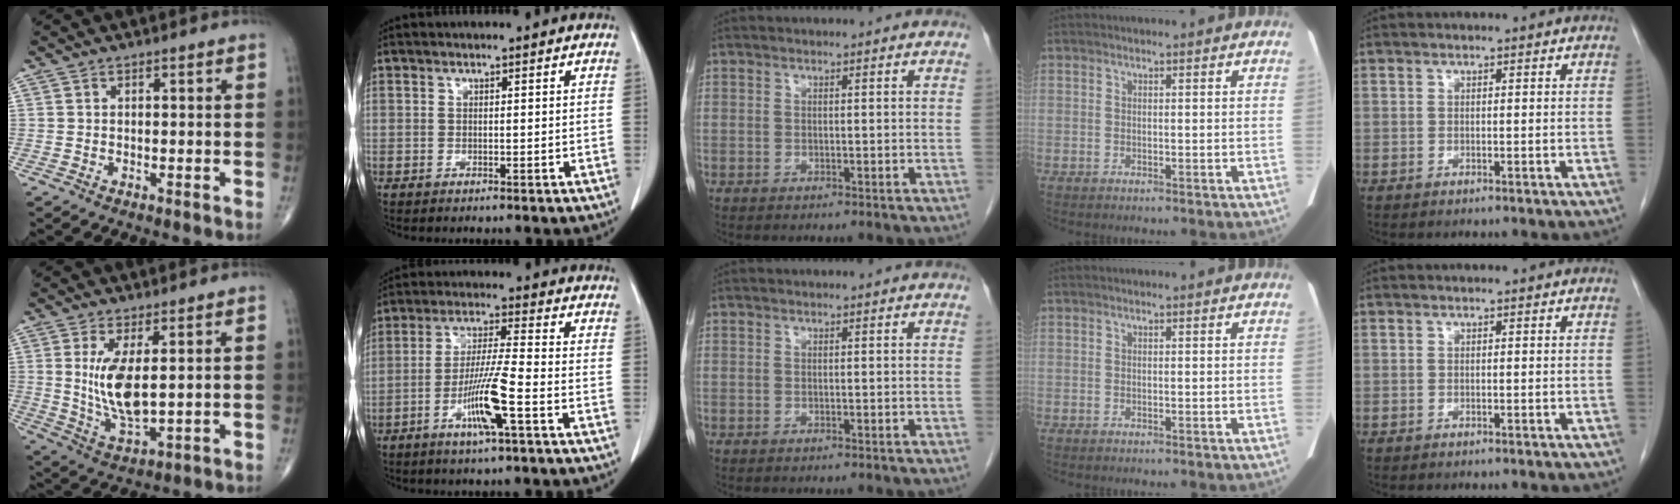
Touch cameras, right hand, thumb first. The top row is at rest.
{"thumb": {"total": 10.0, "force": [1.5, 3.8, 9.1], "torque": [-0.182, -0.028, 0.042]}, "index": {"total": 9.1, "force": [-3.7, -0.3, 8.3], "torque": [-0.161, -0.010, -0.072]}}